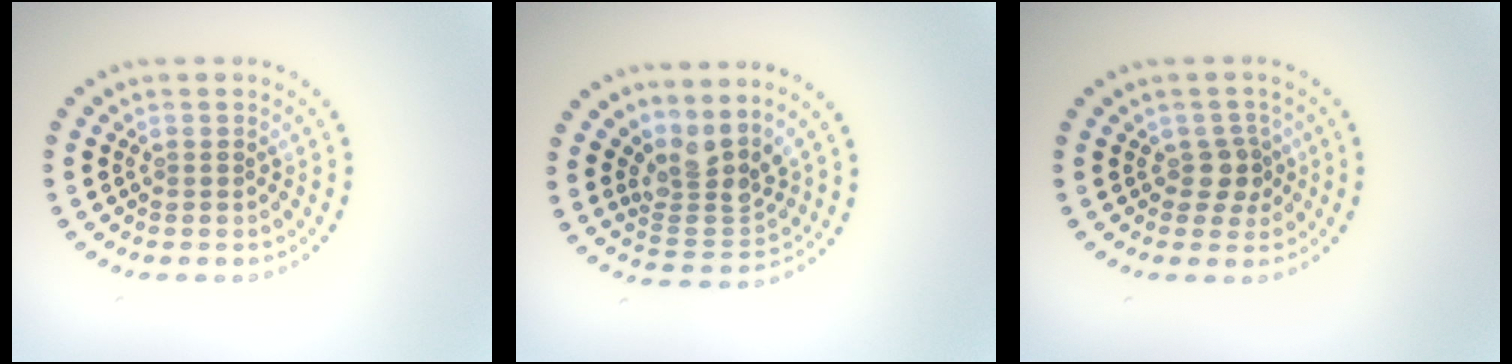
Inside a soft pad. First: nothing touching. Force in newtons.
{"total": 3.7, "press": 2.7, "slide": 2.5}
{"total": 2.0, "press": 1.7, "slide": 1.1}